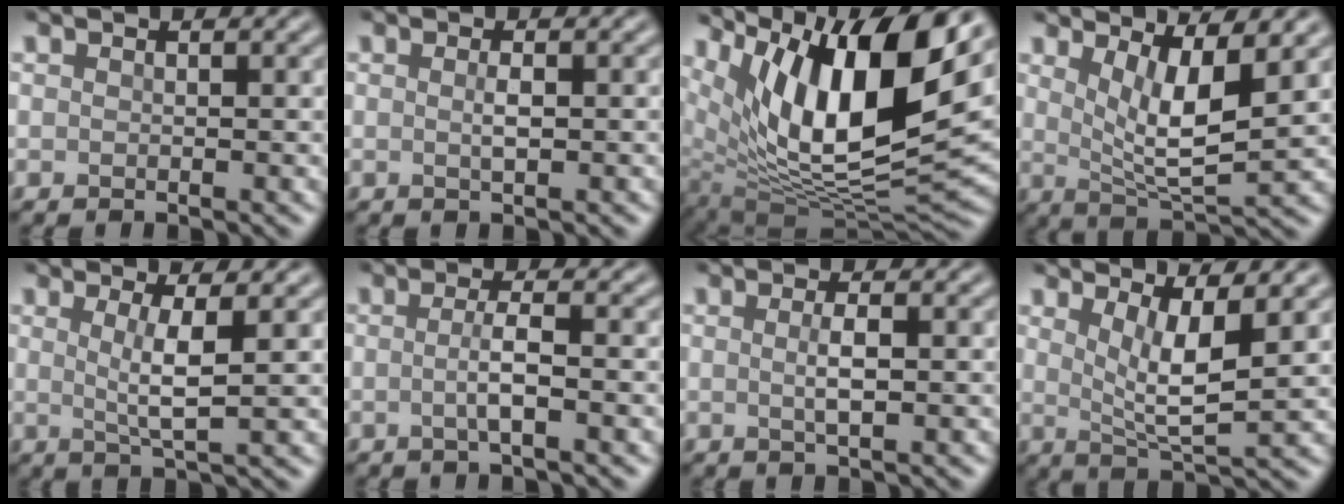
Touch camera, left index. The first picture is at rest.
{"total": 1.2, "force": [-0.1, 0.3, 1.2], "torque": [-0.024, -0.001, -0.003]}
{"total": 14.3, "force": [6.4, 5.5, 11.5], "torque": [-0.185, -0.006, 0.116]}
{"total": 5.8, "force": [2.0, 1.7, 5.2], "torque": [-0.092, -0.018, 0.039]}
{"total": 3.6, "force": [0.5, 0.6, 3.5], "torque": [-0.065, -0.008, 0.011]}
{"total": 2.8, "force": [-0.5, 0.6, 2.7], "torque": [-0.047, -0.003, -0.014]}
{"total": 2.0, "force": [-0.1, 0.4, 1.9], "torque": [-0.039, 0.000, -0.003]}
{"total": 5.0, "force": [1.4, 1.3, 4.6], "torque": [-0.083, -0.016, 0.029]}